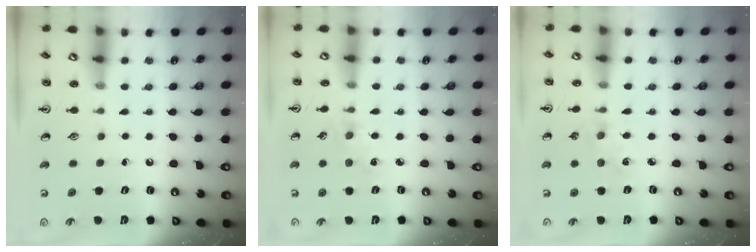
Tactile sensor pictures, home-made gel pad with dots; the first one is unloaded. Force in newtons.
{"total": 2.6, "press": 2.6, "slide": 0.4}
{"total": 2.6, "press": 2.5, "slide": 0.4}